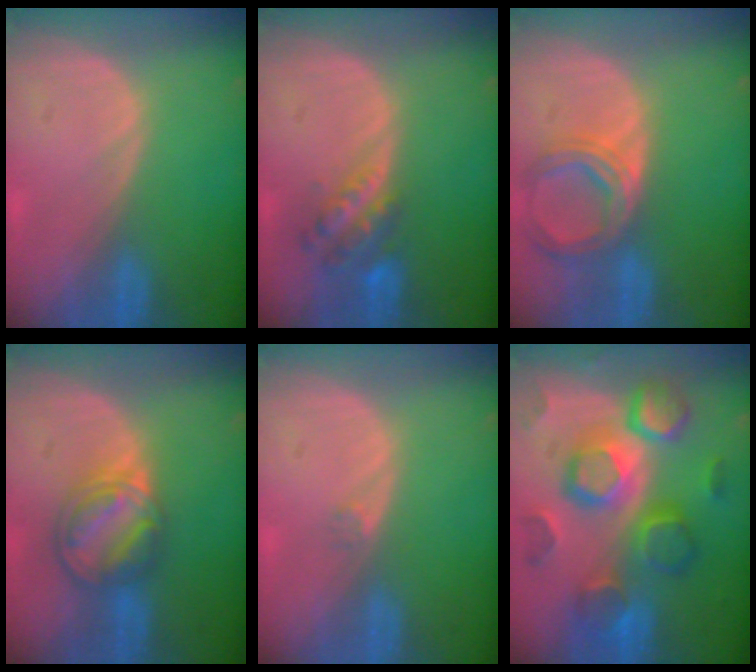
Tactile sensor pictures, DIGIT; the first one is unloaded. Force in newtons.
{"total": 5.8, "press": 5.0, "slide": 2.8}
{"total": 6.9, "press": 6.3, "slide": 2.6}
{"total": 7.7, "press": 6.8, "slide": 3.6}
{"total": 0.8, "press": 0.7, "slide": 0.4}
{"total": 12.5, "press": 12.4, "slide": 1.1}